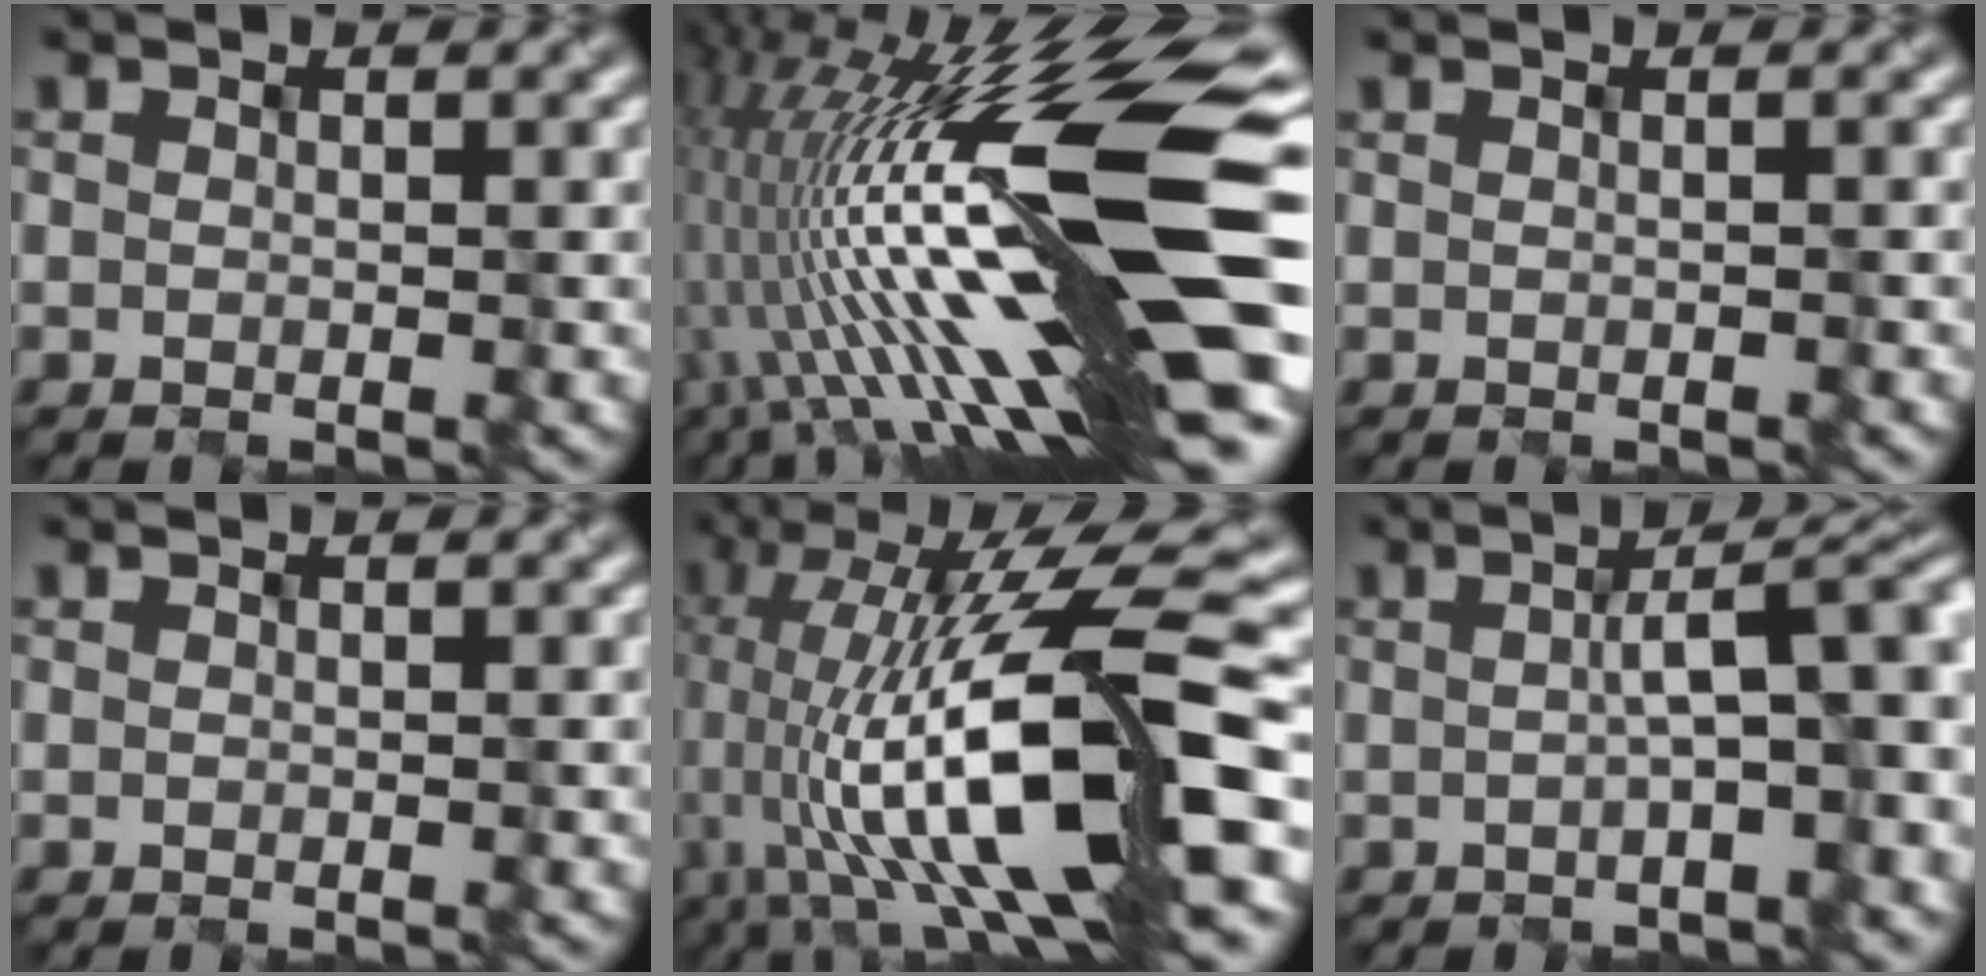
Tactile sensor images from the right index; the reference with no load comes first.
{"total": 18.0, "force": [0.5, 4.6, 17.4], "torque": [-0.303, 0.019, 0.007]}
{"total": 1.5, "force": [0.3, 0.8, 1.2], "torque": [-0.004, 0.004, -0.012]}
{"total": 0.0}
{"total": 15.7, "force": [-2.2, 4.7, 14.8], "torque": [-0.276, 0.030, -0.041]}
{"total": 7.6, "force": [0.1, 2.2, 7.2], "torque": [-0.081, 0.017, 0.006]}